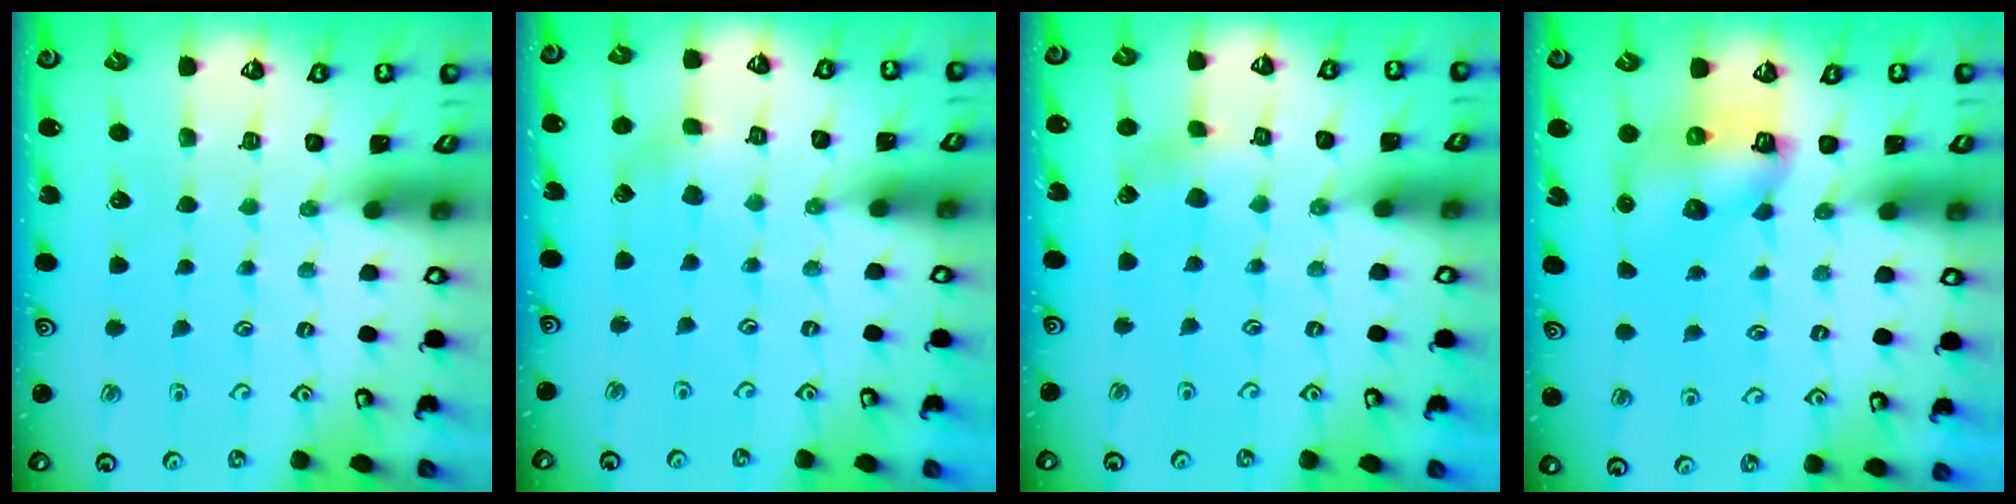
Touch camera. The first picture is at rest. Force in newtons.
{"total": 3.0, "press": 2.9, "slide": 0.3}
{"total": 4.8, "press": 4.7, "slide": 0.4}
{"total": 7.7, "press": 7.7, "slide": 0.8}